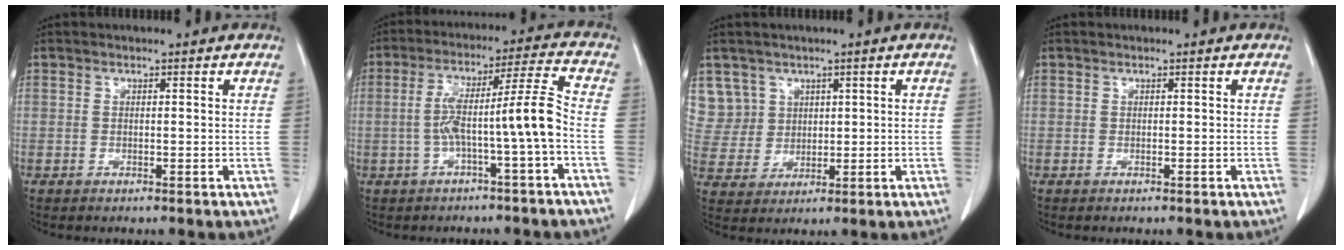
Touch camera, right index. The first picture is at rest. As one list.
[{"total": 9.7, "force": [-2.5, -1.0, 9.3], "torque": [-0.167, 0.034, -0.036]}, {"total": 6.4, "force": [3.1, 5.6, -0.3], "torque": [0.004, 0.017, 0.075]}, {"total": 0.0}]